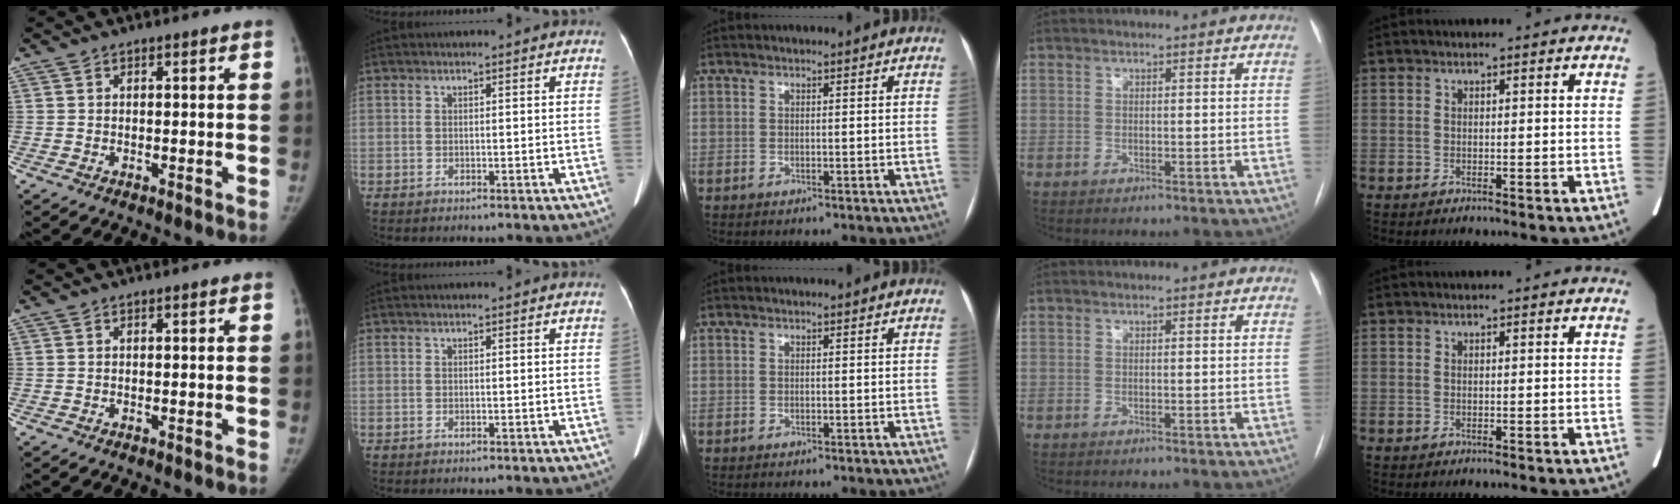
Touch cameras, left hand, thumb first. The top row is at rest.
{}